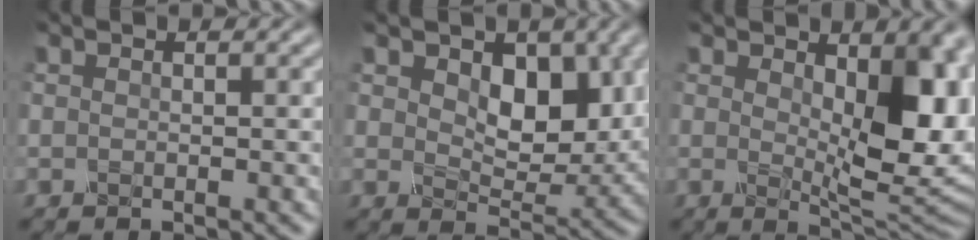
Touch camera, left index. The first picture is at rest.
{"total": 6.2, "force": [1.6, 3.9, 4.5], "torque": [-0.072, -0.017, 0.021]}
{"total": 9.8, "force": [1.3, 4.8, 8.4], "torque": [-0.109, -0.010, 0.024]}